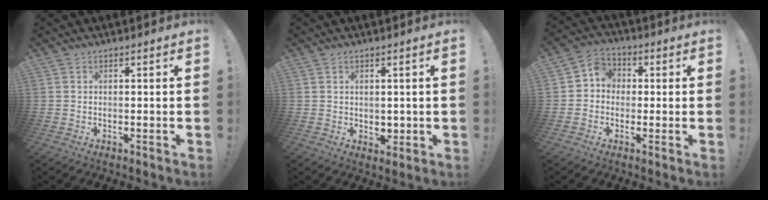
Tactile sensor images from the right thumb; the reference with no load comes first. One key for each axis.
{"total": 2.9, "fx": 1.0, "fy": 2.4, "fz": 1.1, "tx": 0.002, "ty": -0.010, "tz": 0.016}
{"total": 6.1, "fx": -1.0, "fy": 5.7, "fz": 2.0, "tx": -0.033, "ty": 0.019, "tz": -0.014}